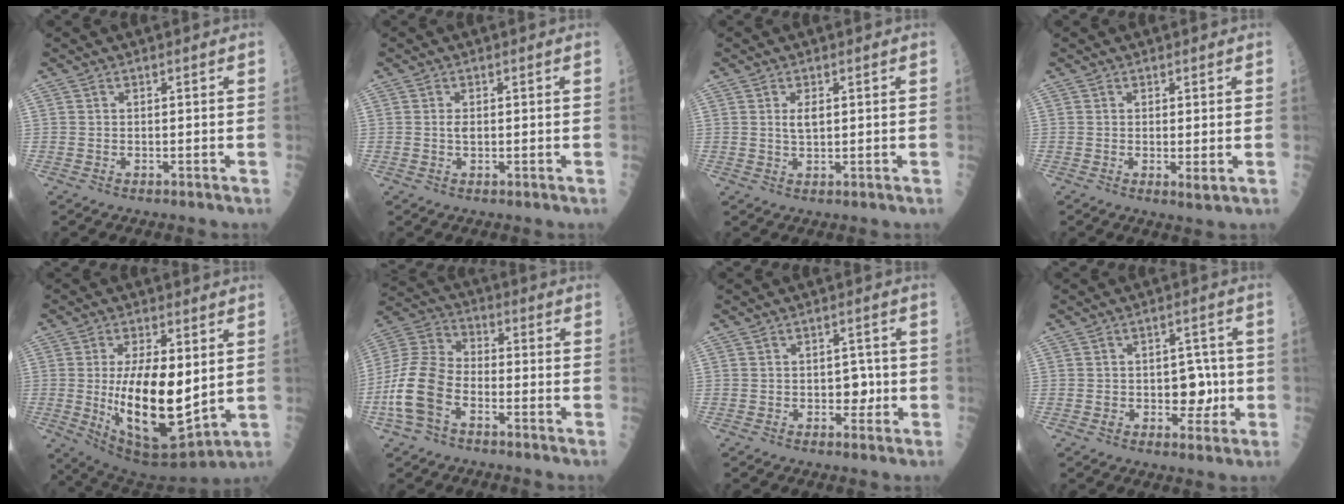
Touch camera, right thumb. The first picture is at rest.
{"total": 1.3, "force": [0.0, 0.7, 1.1], "torque": [-0.017, 0.001, 0.001]}
{"total": 2.4, "force": [0.6, 1.1, 2.0], "torque": [-0.034, -0.004, 0.012]}
{"total": 1.7, "force": [0.0, 0.3, 1.7], "torque": [-0.029, -0.007, 0.000]}
{"total": 19.0, "force": [0.3, 7.9, 17.2], "torque": [-0.287, -0.033, 0.024]}
{"total": 12.8, "force": [-4.7, 7.7, 9.1], "torque": [-0.193, 0.032, -0.101]}
{"total": 3.4, "force": [-0.5, 2.4, 2.3], "torque": [-0.005, 0.006, -0.008]}
{"total": 6.6, "force": [-0.6, 4.5, 4.8], "torque": [-0.023, 0.008, -0.007]}